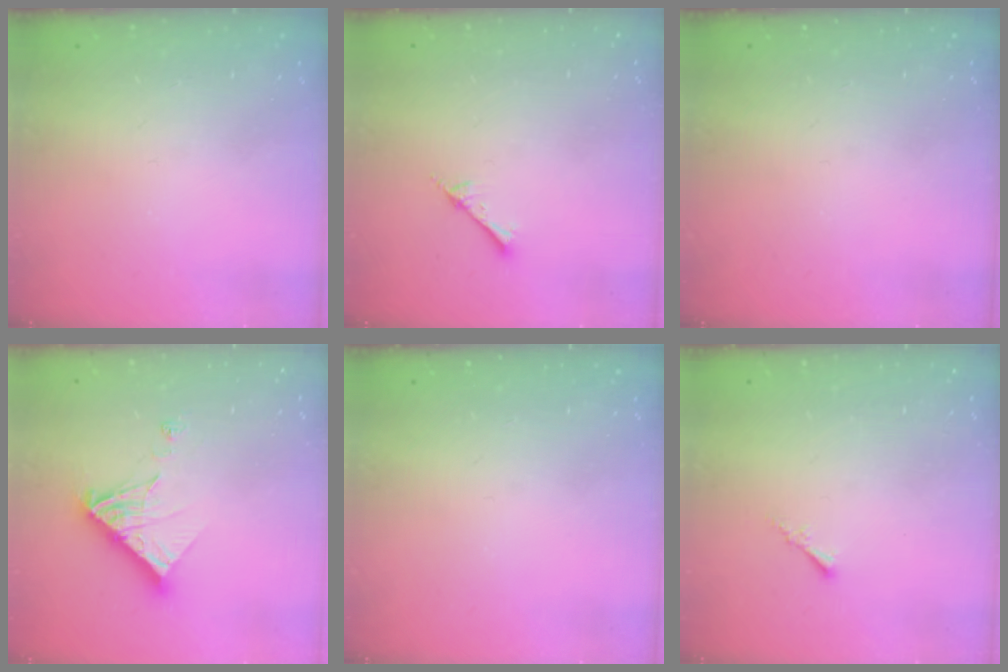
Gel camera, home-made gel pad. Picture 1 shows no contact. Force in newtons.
{"total": 2.6, "press": 2.6, "slide": 0.3}
{"total": 0.0}
{"total": 12.6, "press": 12.6, "slide": 1.4}
{"total": 0.0}
{"total": 0.5, "press": 0.4, "slide": 0.3}